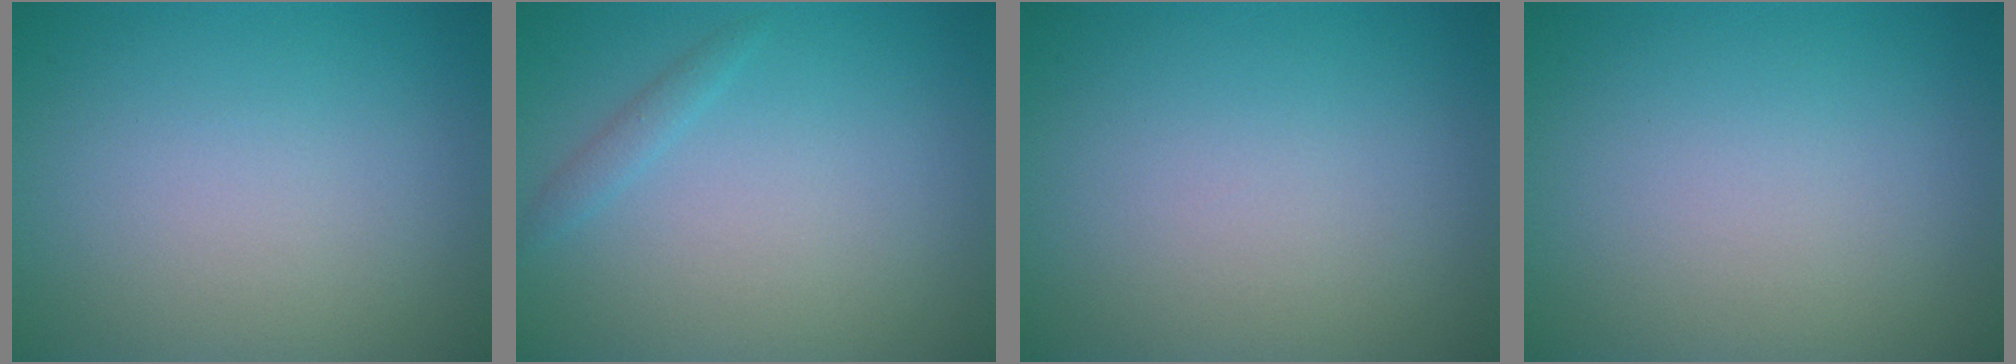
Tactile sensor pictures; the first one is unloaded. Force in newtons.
{"total": 0.9, "press": 0.9, "slide": 0.0}
{"total": 0.0}
{"total": 0.0}